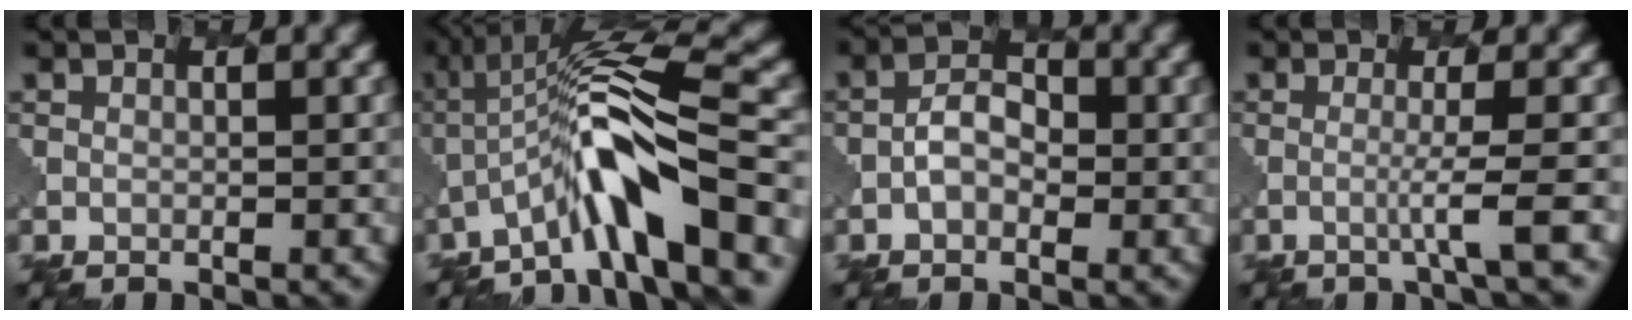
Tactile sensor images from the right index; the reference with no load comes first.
{"total": 8.2, "force": [-3.8, 1.5, 7.2], "torque": [-0.126, 0.017, -0.069]}
{"total": 2.6, "force": [-0.7, 1.7, 1.8], "torque": [-0.029, 0.007, -0.015]}
{"total": 2.3, "force": [-0.7, 0.0, 2.2], "torque": [-0.031, 0.000, -0.025]}